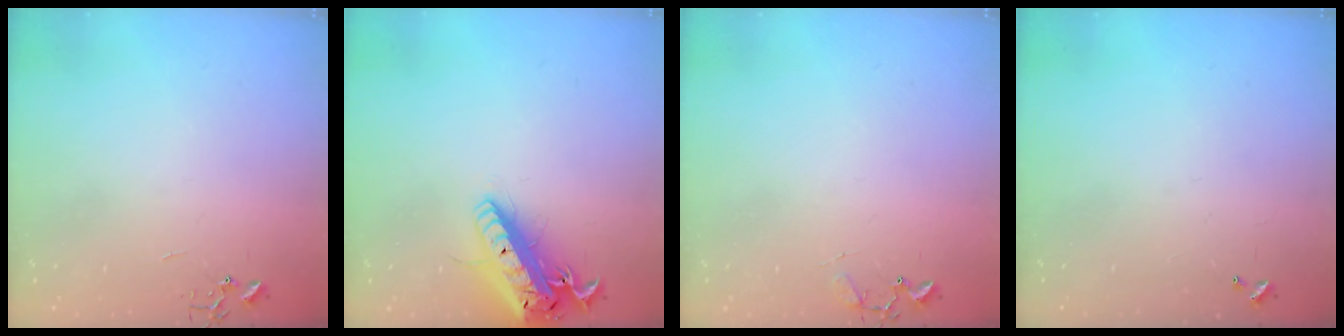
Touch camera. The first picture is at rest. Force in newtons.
{"total": 19.2, "press": 18.7, "slide": 4.1}
{"total": 8.0, "press": 8.0, "slide": 0.4}
{"total": 0.0}